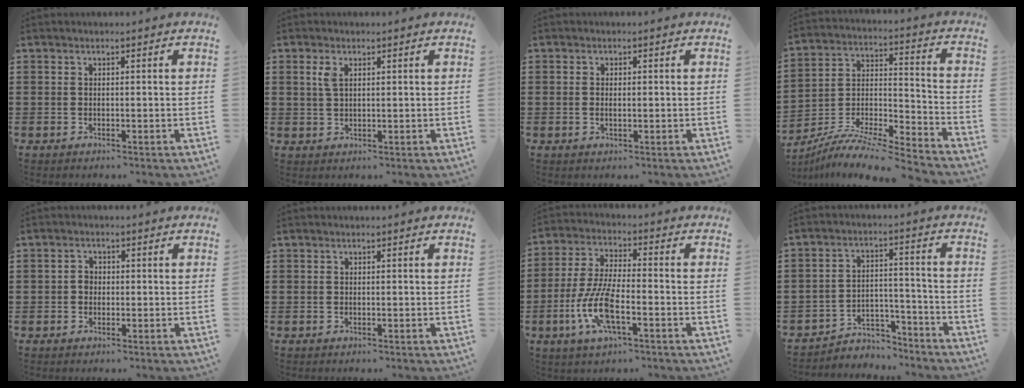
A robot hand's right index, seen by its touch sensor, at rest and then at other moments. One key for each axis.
{"total": 2.4, "fx": 1.0, "fy": 1.1, "fz": 1.9, "tx": -0.042, "ty": 0.004, "tz": 0.017}
{"total": 1.2, "fx": -0.1, "fy": 0.5, "fz": 1.1, "tx": -0.023, "ty": 0.002, "tz": -0.003}
{"total": 8.5, "fx": -8.1, "fy": 0.3, "fz": 2.7, "tx": -0.045, "ty": 0.003, "tz": -0.163}
{"total": 1.6, "fx": -0.2, "fy": 1.2, "fz": 1.0, "tx": -0.021, "ty": 0.005, "tz": -0.004}
{"total": 0.0}
{"total": 9.5, "fx": -3.6, "fy": 2.9, "fz": 8.3, "tx": -0.191, "ty": -0.013, "tz": -0.070}
{"total": 4.6, "fx": -4.2, "fy": 1.6, "fz": 0.8, "tx": -0.019, "ty": 0.013, "tz": -0.086}